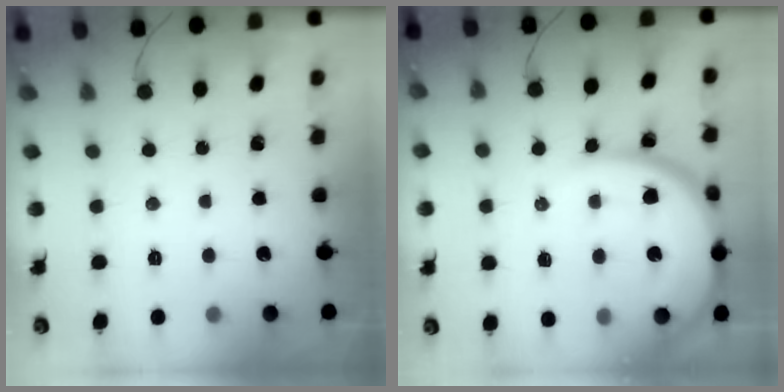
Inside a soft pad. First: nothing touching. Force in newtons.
{"total": 15.3, "press": 15.2, "slide": 1.2}